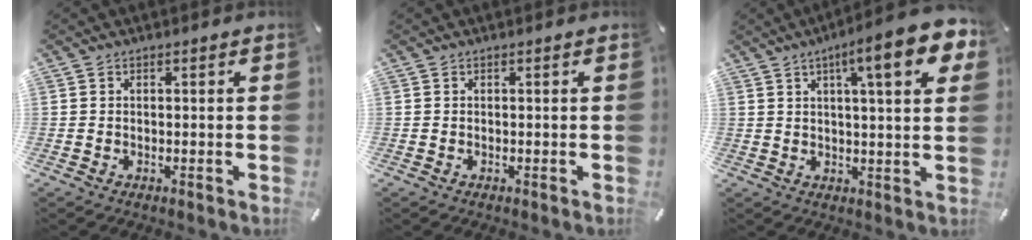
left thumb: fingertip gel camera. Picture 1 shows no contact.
{"total": 0.0}
{"total": 13.9, "force": [6.5, 2.7, 12.0], "torque": [-0.178, -0.025, 0.096]}